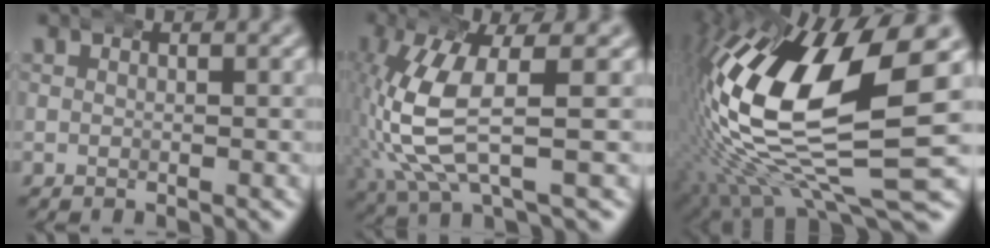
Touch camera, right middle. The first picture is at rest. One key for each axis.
{"total": 7.1, "fx": 0.1, "fy": 2.8, "fz": 6.5, "tx": -0.162, "ty": -0.007, "tz": 0.011}
{"total": 20.4, "fx": 0.3, "fy": 10.1, "fz": 17.7, "tx": -0.324, "ty": -0.017, "tz": 0.018}